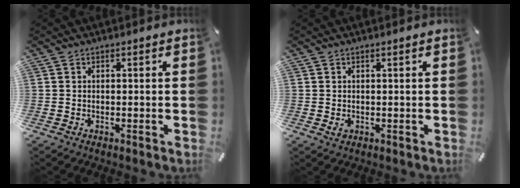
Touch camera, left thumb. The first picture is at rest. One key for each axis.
{"total": 0.7, "fx": 0.1, "fy": 0.6, "fz": 0.5, "tx": -0.001, "ty": -0.001, "tz": -0.001}